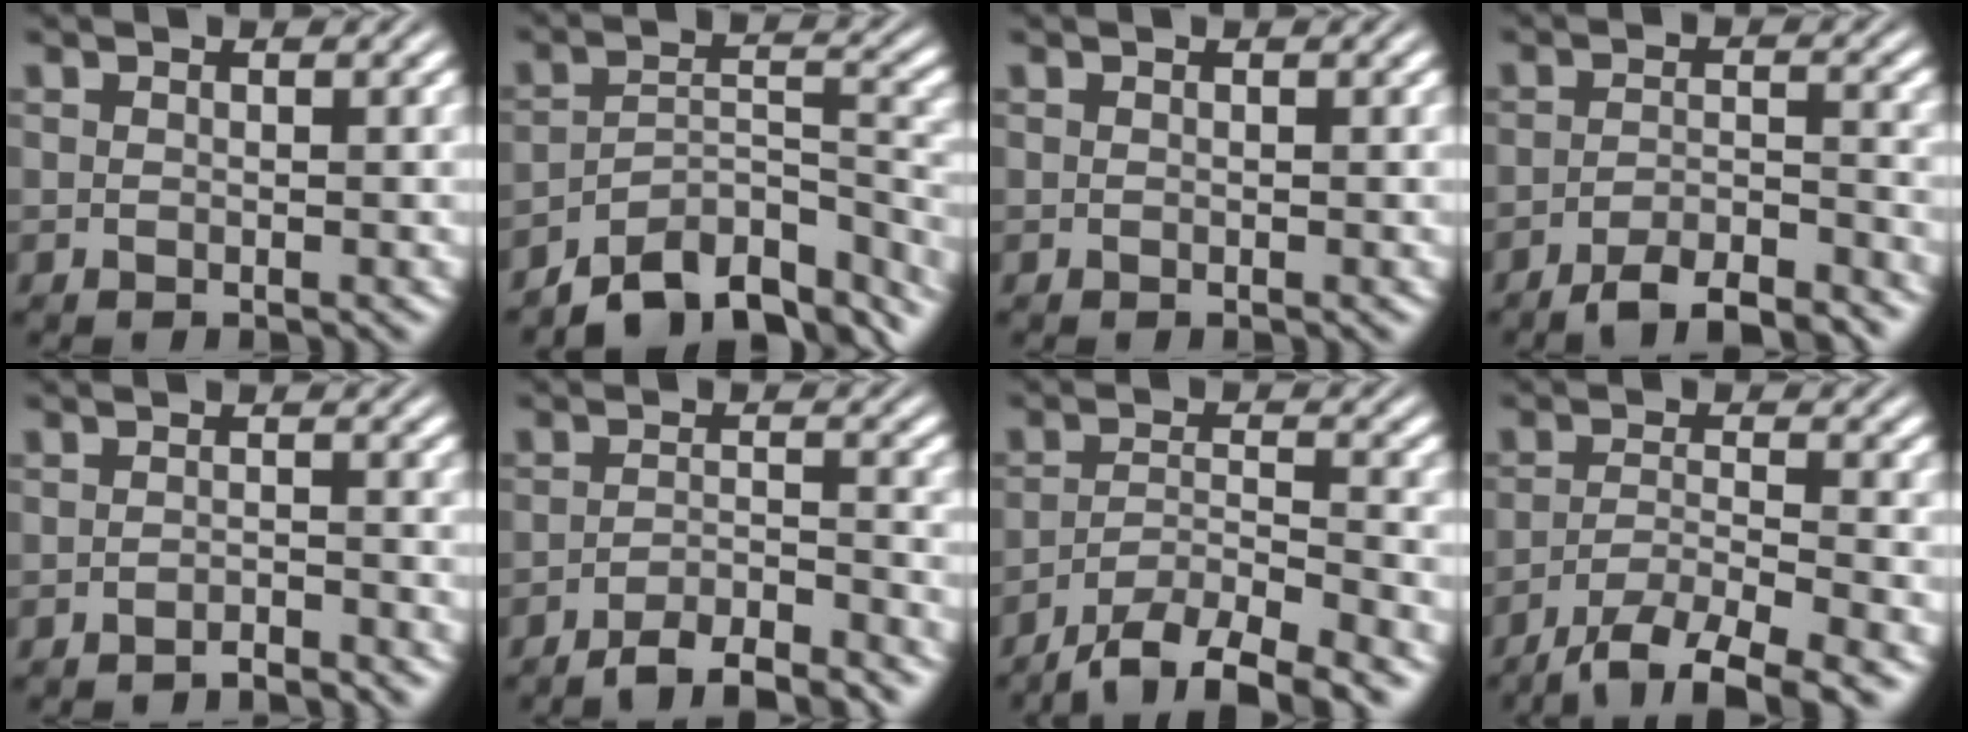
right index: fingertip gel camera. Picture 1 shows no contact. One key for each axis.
{"total": 10.3, "fx": -8.1, "fy": 3.8, "fz": 5.2, "tx": -0.070, "ty": -0.034, "tz": -0.112}
{"total": 0.0}
{"total": 5.3, "fx": -4.9, "fy": 0.2, "fz": 1.9, "tx": -0.015, "ty": -0.015, "tz": -0.076}
{"total": 2.3, "fx": -2.2, "fy": -0.7, "fz": 0.0, "tx": 0.008, "ty": -0.005, "tz": -0.037}
{"total": 4.8, "fx": -4.5, "fy": 0.0, "fz": 1.6, "tx": -0.011, "ty": -0.014, "tz": -0.071}
{"total": 6.6, "fx": -4.7, "fy": 2.5, "fz": 3.9, "tx": -0.052, "ty": -0.016, "tz": -0.073}
{"total": 6.2, "fx": -4.3, "fy": 1.7, "fz": 4.2, "tx": -0.057, "ty": -0.019, "tz": -0.058}